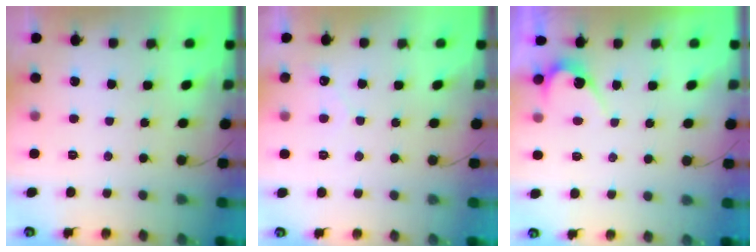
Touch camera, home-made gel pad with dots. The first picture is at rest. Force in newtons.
{"total": 2.3, "press": 2.3, "slide": 0.1}
{"total": 5.6, "press": 5.6, "slide": 0.4}